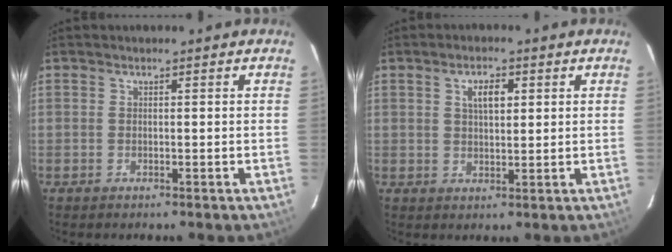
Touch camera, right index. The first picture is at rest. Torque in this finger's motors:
{"motor_torque": [0.07, 0.02, 0.08, 0.04]}